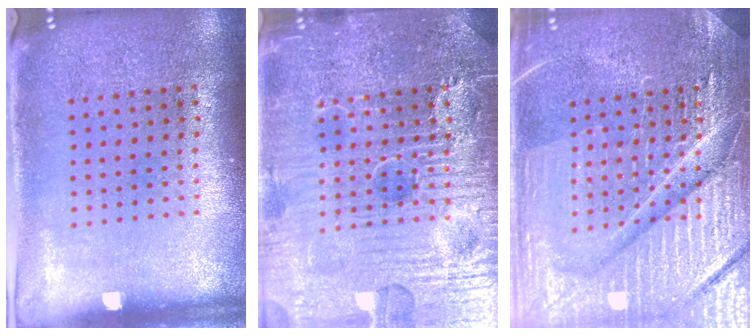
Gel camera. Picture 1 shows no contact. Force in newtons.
{"total": 6.8, "press": 6.8, "slide": 0.6}
{"total": 7.4, "press": 7.4, "slide": 1.0}